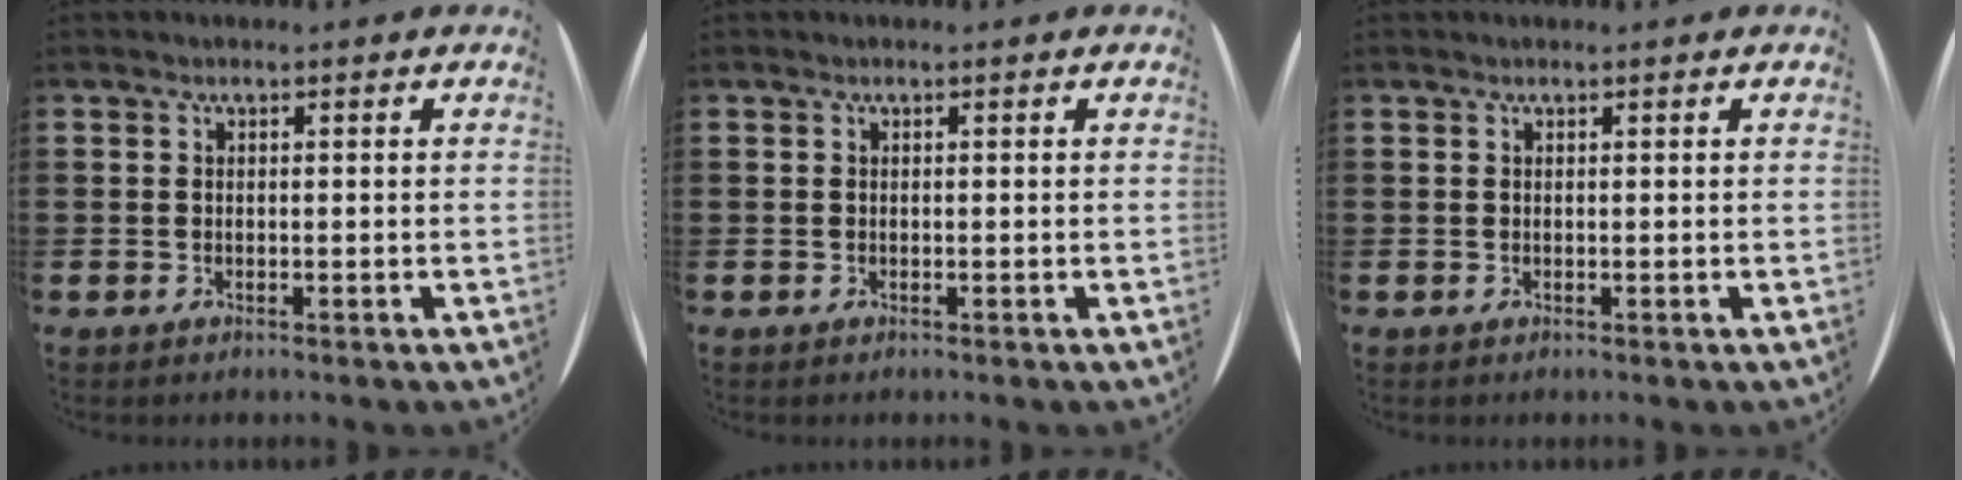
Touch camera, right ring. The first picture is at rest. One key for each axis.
{"total": 0.0}
{"total": 0.0}